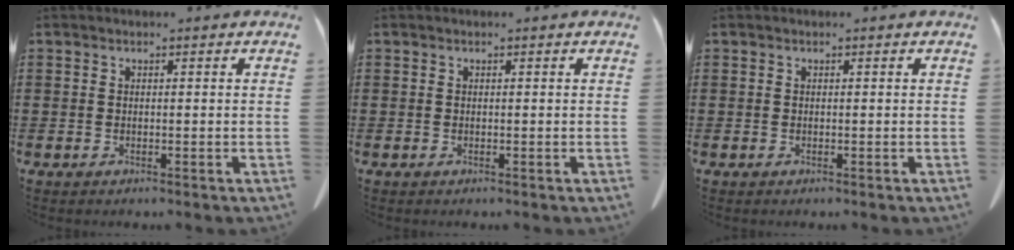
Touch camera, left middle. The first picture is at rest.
{"total": 0.0}
{"total": 0.0}